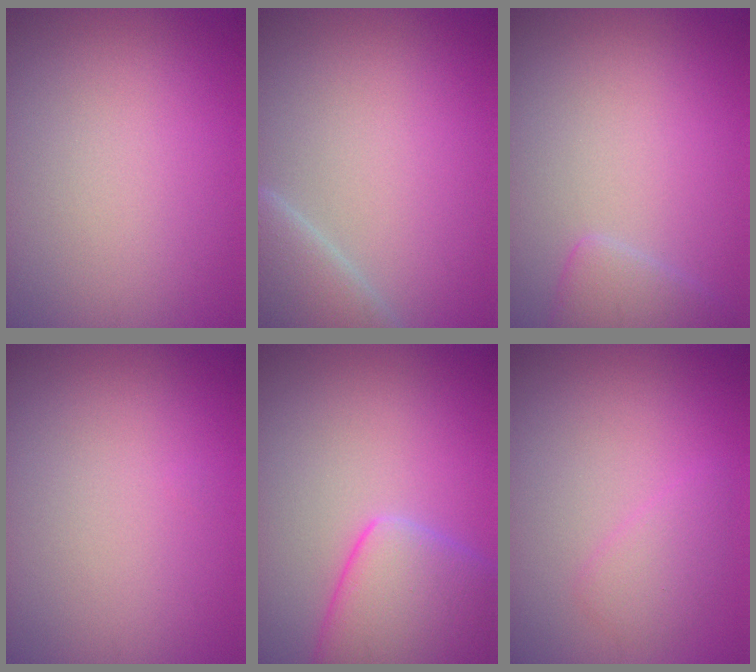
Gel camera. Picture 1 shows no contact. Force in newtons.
{"total": 4.6, "press": 4.6, "slide": 0.4}
{"total": 2.1, "press": 2.1, "slide": 0.2}
{"total": 0.0}
{"total": 6.9, "press": 6.9, "slide": 0.5}
{"total": 1.8, "press": 1.8, "slide": 0.1}